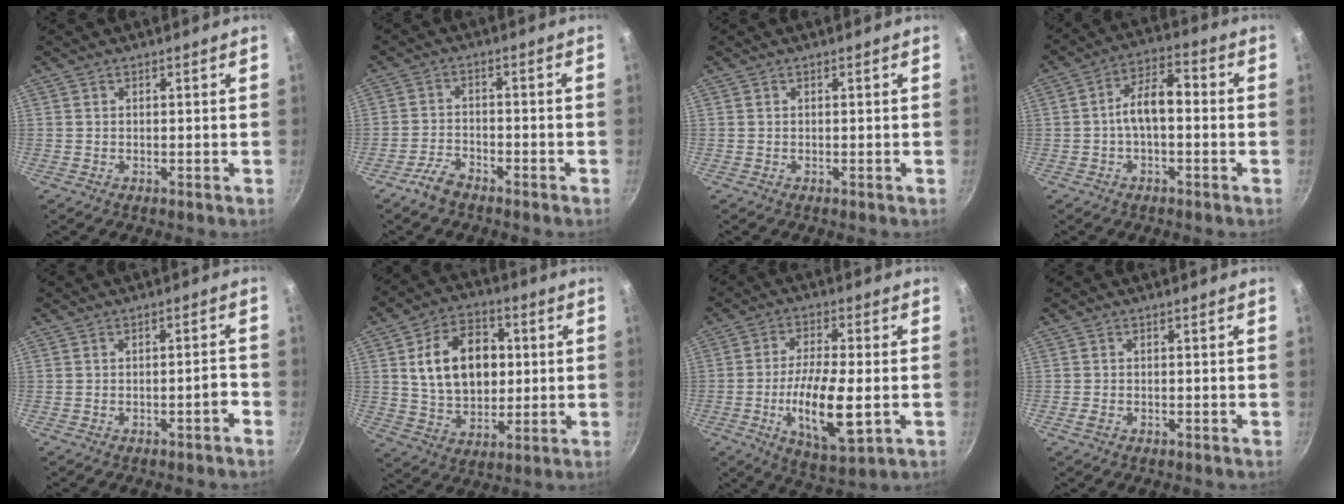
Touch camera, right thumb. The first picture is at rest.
{"total": 4.3, "force": [-3.4, 1.7, 2.0], "torque": [-0.041, 0.030, -0.067]}
{"total": 0.0}
{"total": 8.1, "force": [-0.8, 4.2, 6.9], "torque": [-0.106, 0.038, -0.024]}
{"total": 2.7, "force": [-1.7, 0.7, 2.0], "torque": [-0.029, 0.024, -0.017]}
{"total": 16.7, "force": [2.7, 11.8, 11.5], "torque": [-0.157, 0.006, 0.045]}
{"total": 14.3, "force": [-3.0, 4.8, 13.2], "torque": [-0.243, 0.003, -0.051]}
{"total": 1.6, "force": [-0.8, 1.0, 0.9], "torque": [-0.021, 0.009, -0.016]}